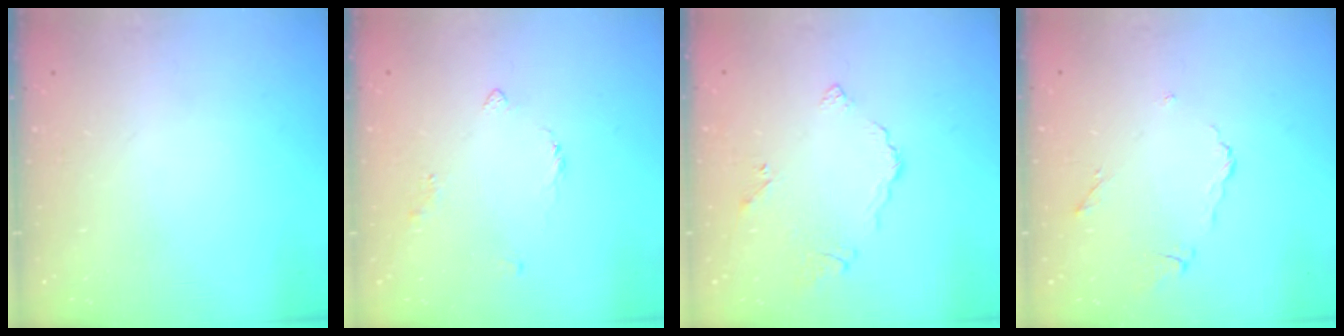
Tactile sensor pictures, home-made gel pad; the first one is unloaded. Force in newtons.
{"total": 3.2, "press": 3.2, "slide": 0.5}
{"total": 4.3, "press": 4.3, "slide": 0.1}
{"total": 5.0, "press": 5.0, "slide": 0.3}